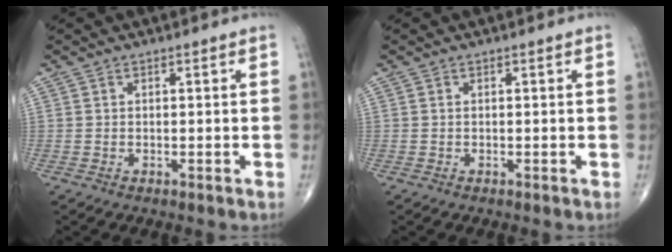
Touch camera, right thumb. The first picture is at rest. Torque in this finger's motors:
{"motor_torque": [-0.10, 0.30, 0.10, 0.03, 0.01]}